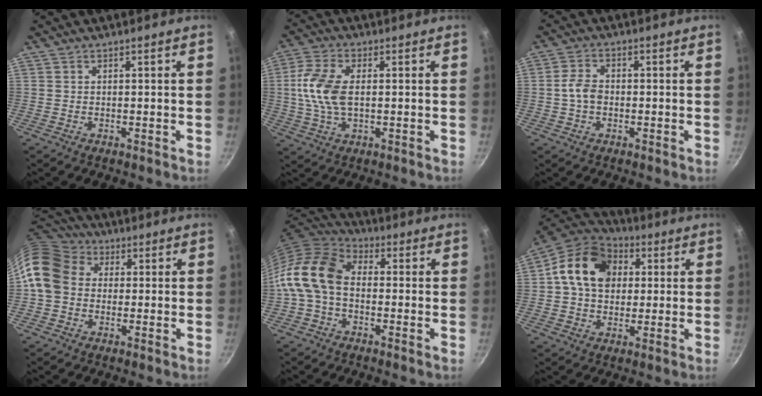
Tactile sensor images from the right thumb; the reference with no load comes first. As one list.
[{"total": 10.1, "force": [0.6, 5.5, 8.4], "torque": [-0.173, 0.010, 0.005]}, {"total": 4.3, "force": [-0.6, 3.1, 3.0], "torque": [-0.055, 0.016, -0.015]}, {"total": 12.4, "force": [0.9, 10.2, 7.0], "torque": [-0.112, 0.021, 0.000]}, {"total": 13.7, "force": [-1.4, 9.5, 9.8], "torque": [-0.179, 0.038, -0.050]}, {"total": 15.6, "force": [3.2, 11.9, 9.6], "torque": [-0.143, 0.020, 0.037]}]